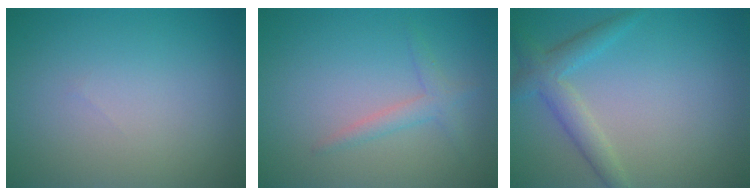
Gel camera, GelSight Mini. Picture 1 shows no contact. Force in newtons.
{"total": 1.6, "press": 1.6, "slide": 0.0}
{"total": 3.0, "press": 3.0, "slide": 0.3}